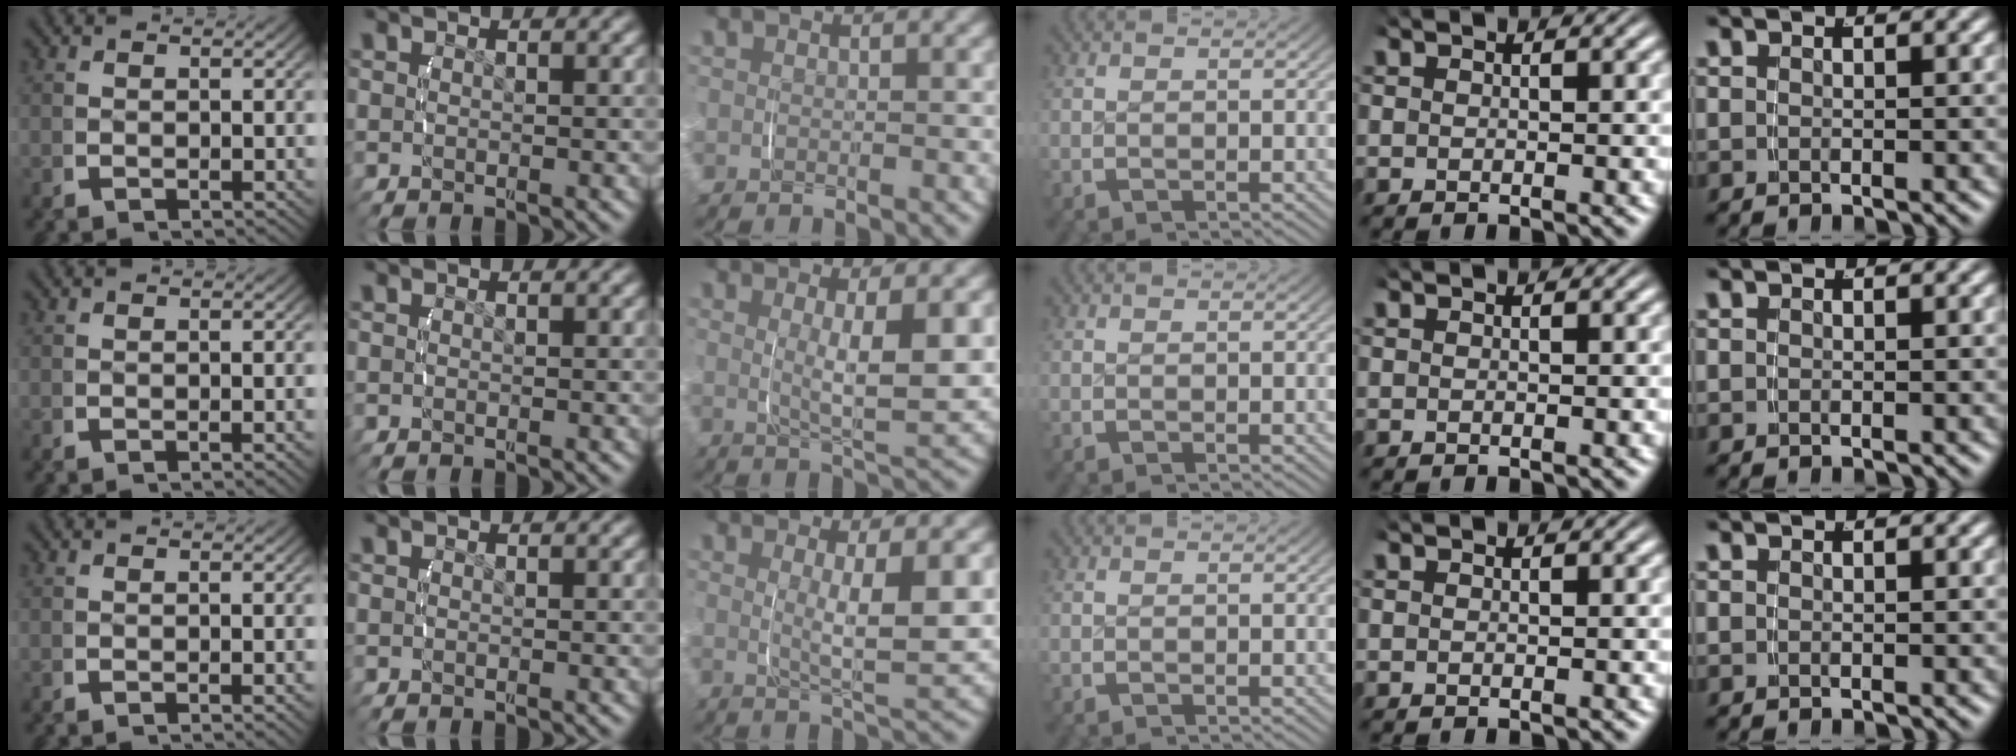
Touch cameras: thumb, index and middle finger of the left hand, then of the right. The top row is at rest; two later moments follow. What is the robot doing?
{"motion": "lift_and_place", "object": "measuring cup"}